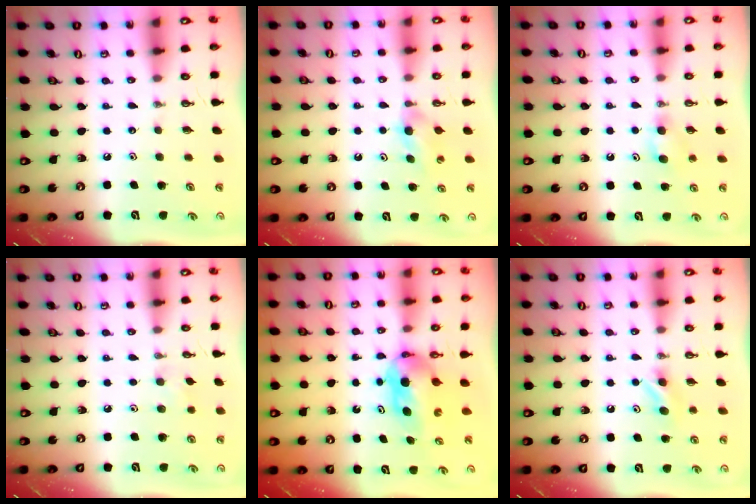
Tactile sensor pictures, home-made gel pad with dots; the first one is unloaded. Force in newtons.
{"total": 5.2, "press": 5.1, "slide": 0.9}
{"total": 4.0, "press": 3.8, "slide": 1.0}
{"total": 5.8, "press": 5.7, "slide": 0.8}
{"total": 5.7, "press": 5.1, "slide": 2.6}
{"total": 4.4, "press": 4.0, "slide": 1.7}